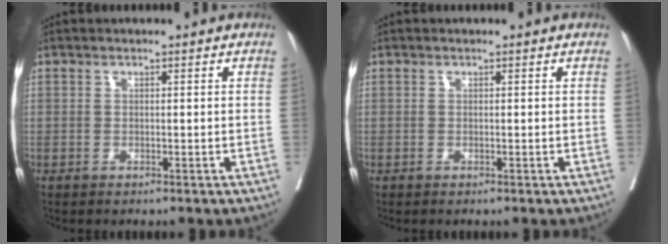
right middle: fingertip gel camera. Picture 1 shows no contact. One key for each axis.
{"total": 0.0}